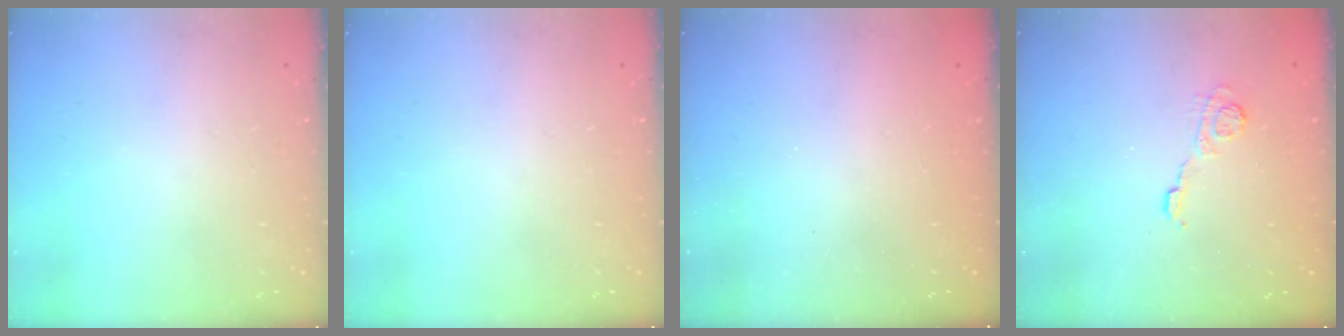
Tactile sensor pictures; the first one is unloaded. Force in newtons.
{"total": 0.0}
{"total": 2.5, "press": 2.4, "slide": 0.8}
{"total": 4.5, "press": 4.3, "slide": 1.4}